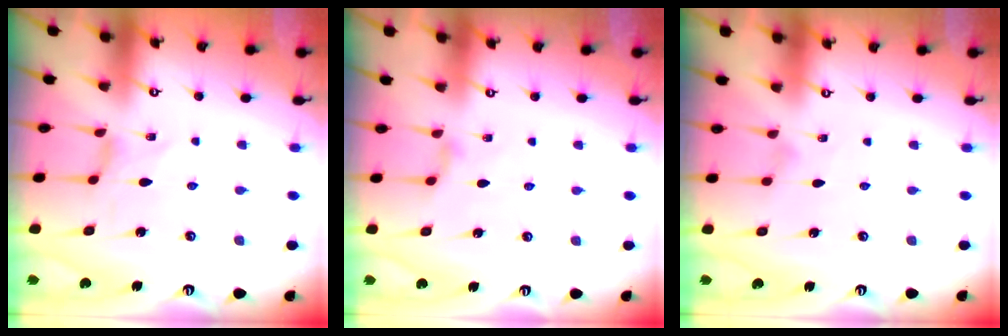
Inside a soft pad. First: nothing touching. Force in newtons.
{"total": 2.7, "press": 2.6, "slide": 0.5}
{"total": 0.0}